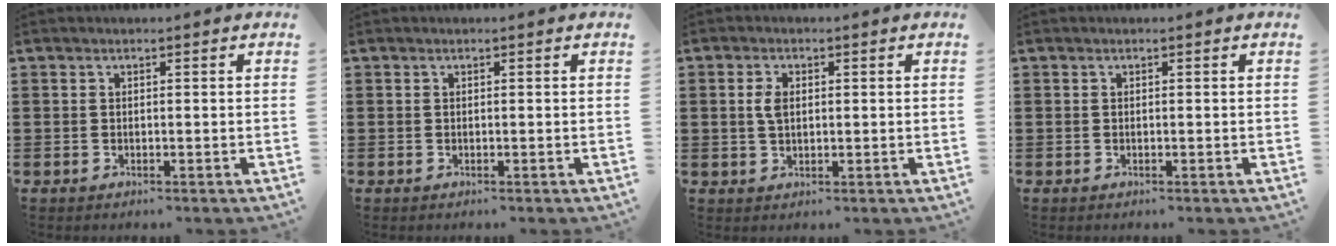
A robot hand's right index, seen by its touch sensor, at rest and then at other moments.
{"total": 0.0}
{"total": 2.9, "force": [0.5, 1.6, 2.3], "torque": [-0.050, 0.008, 0.007]}
{"total": 0.0}